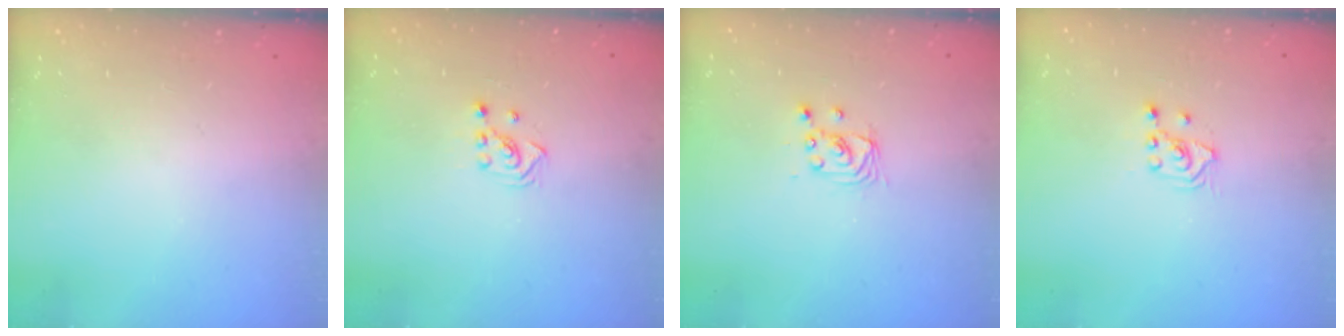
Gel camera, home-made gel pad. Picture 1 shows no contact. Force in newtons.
{"total": 2.5, "press": 2.4, "slide": 0.8}
{"total": 2.9, "press": 2.9, "slide": 0.2}
{"total": 2.5, "press": 2.4, "slide": 0.9}